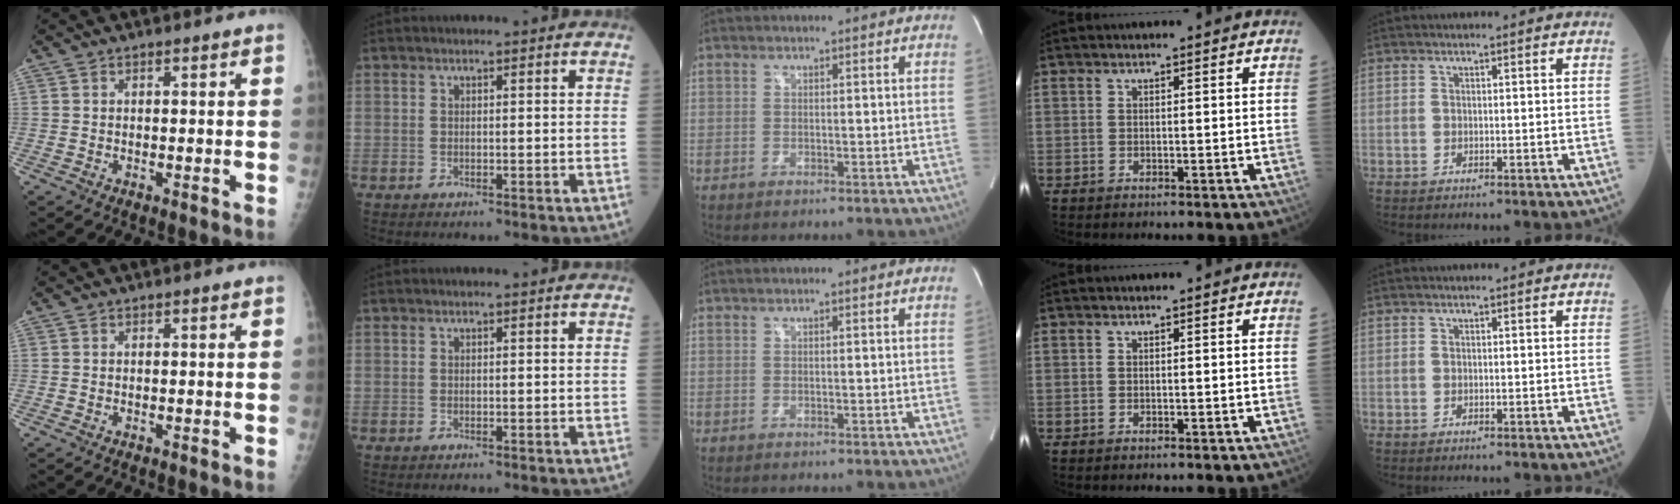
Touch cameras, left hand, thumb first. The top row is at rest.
{}